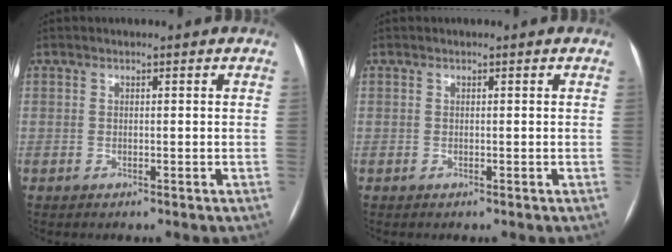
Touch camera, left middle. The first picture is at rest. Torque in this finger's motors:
{"motor_torque": [0.00, -0.04, 0.00, 0.00]}